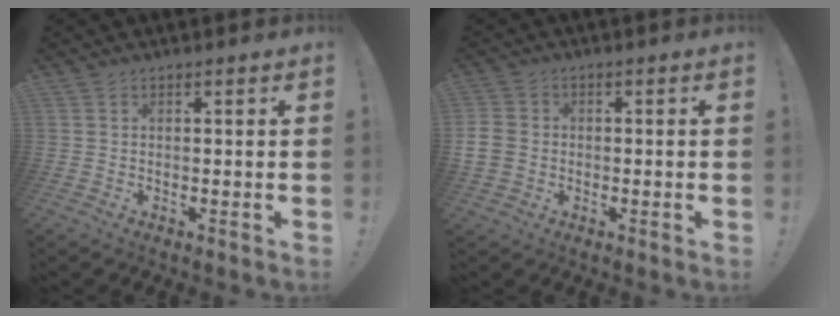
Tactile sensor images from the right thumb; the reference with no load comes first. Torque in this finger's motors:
{"motor_torque": [-0.05, 0.10, 0.14, -0.01, 0.14]}